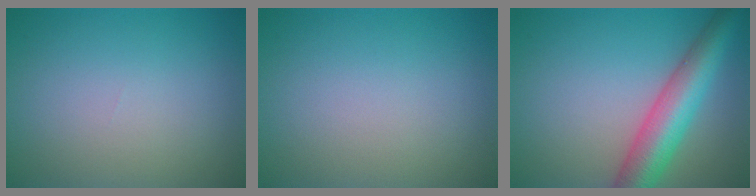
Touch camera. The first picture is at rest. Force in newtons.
{"total": 0.0}
{"total": 7.1, "press": 7.1, "slide": 0.2}